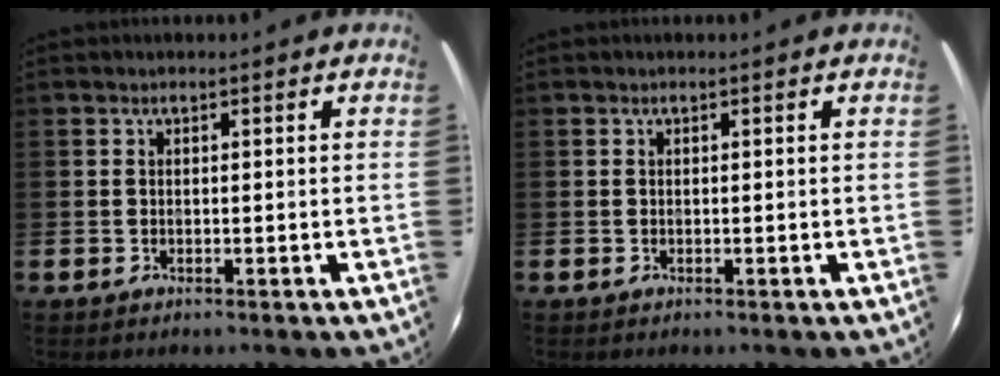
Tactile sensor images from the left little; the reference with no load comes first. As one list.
[{"total": 0.0}]